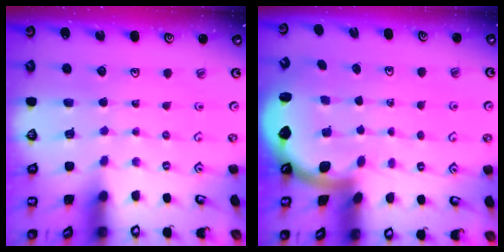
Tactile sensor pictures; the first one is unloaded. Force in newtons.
{"total": 2.4, "press": 2.3, "slide": 0.4}